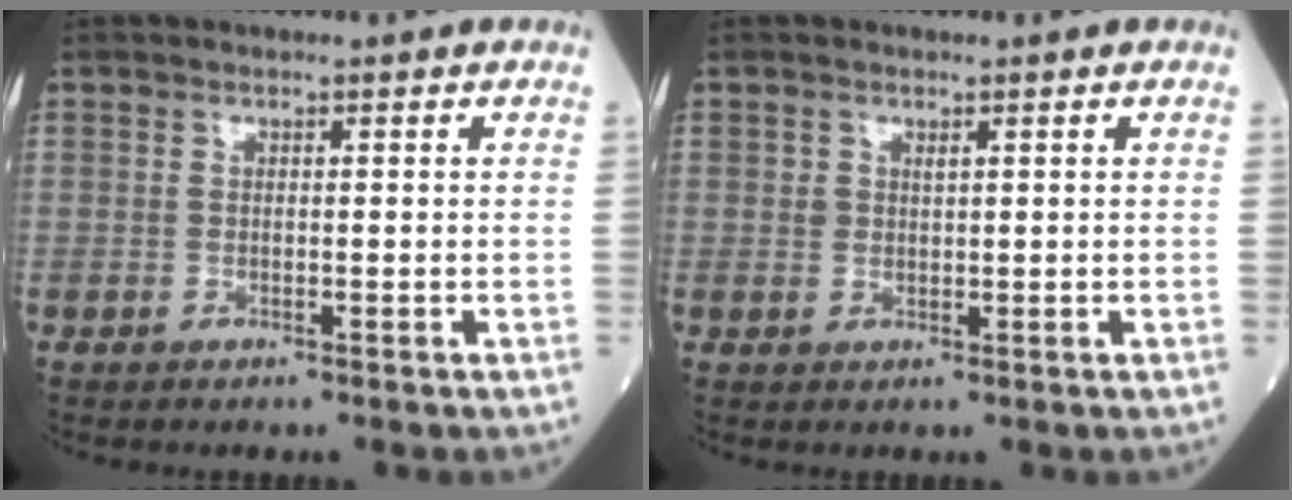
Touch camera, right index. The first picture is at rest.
{"total": 0.9, "force": [0.5, 0.6, 0.5], "torque": [-0.006, -0.002, 0.009]}